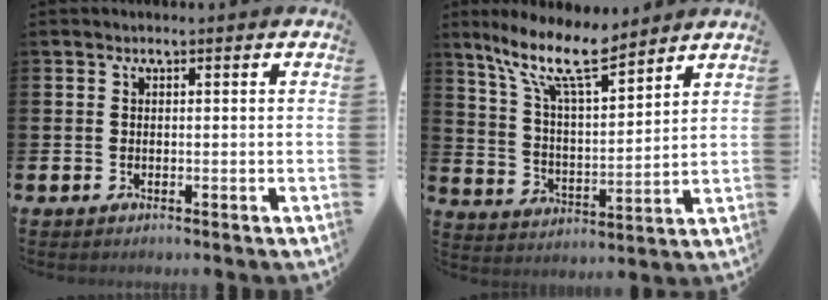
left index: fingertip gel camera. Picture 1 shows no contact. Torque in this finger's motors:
{"motor_torque": [1.20, -0.94, 0.75, 0.21]}